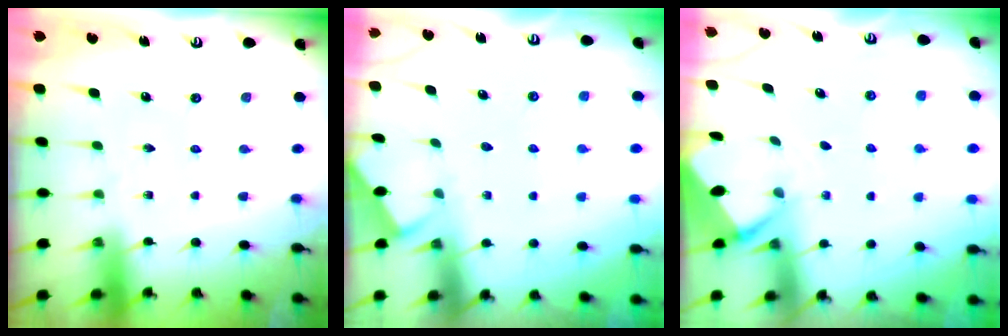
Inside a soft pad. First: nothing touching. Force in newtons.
{"total": 2.8, "press": 2.8, "slide": 0.3}
{"total": 2.6, "press": 2.6, "slide": 0.1}